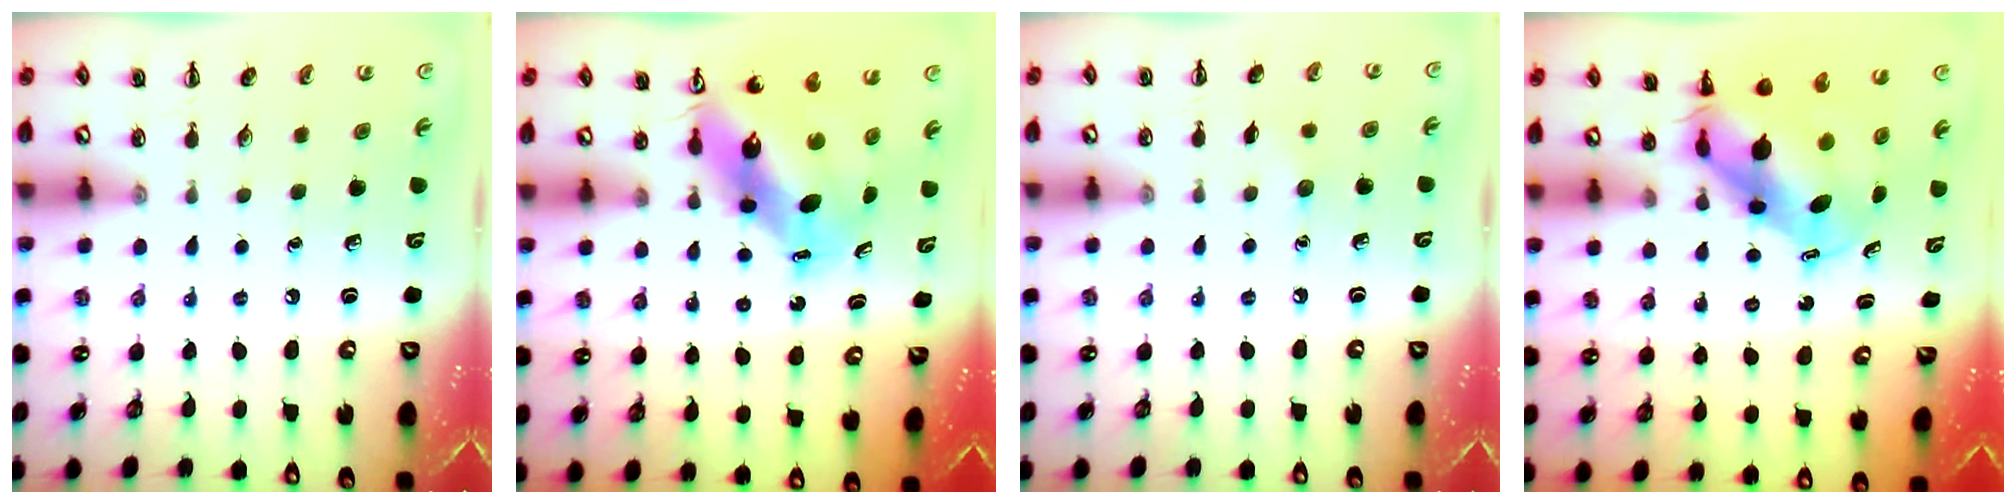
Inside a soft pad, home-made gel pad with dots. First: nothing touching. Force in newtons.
{"total": 9.6, "press": 9.2, "slide": 2.8}
{"total": 4.4, "press": 4.2, "slide": 1.2}
{"total": 7.3, "press": 7.0, "slide": 2.1}